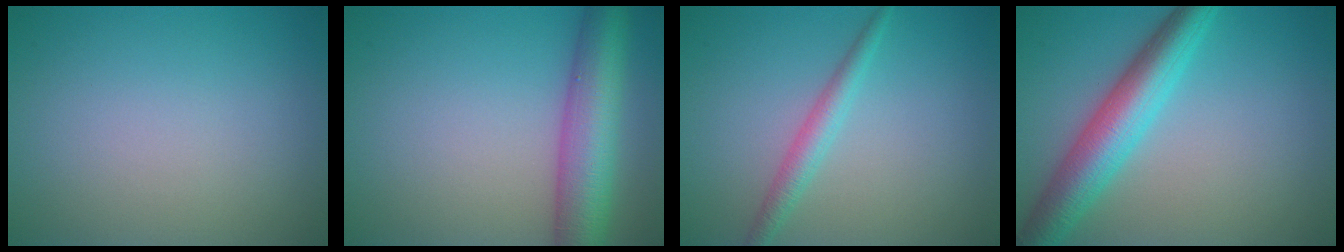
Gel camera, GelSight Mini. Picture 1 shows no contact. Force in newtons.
{"total": 7.3, "press": 7.3, "slide": 0.3}
{"total": 2.2, "press": 2.2, "slide": 0.1}
{"total": 6.4, "press": 6.4, "slide": 0.1}